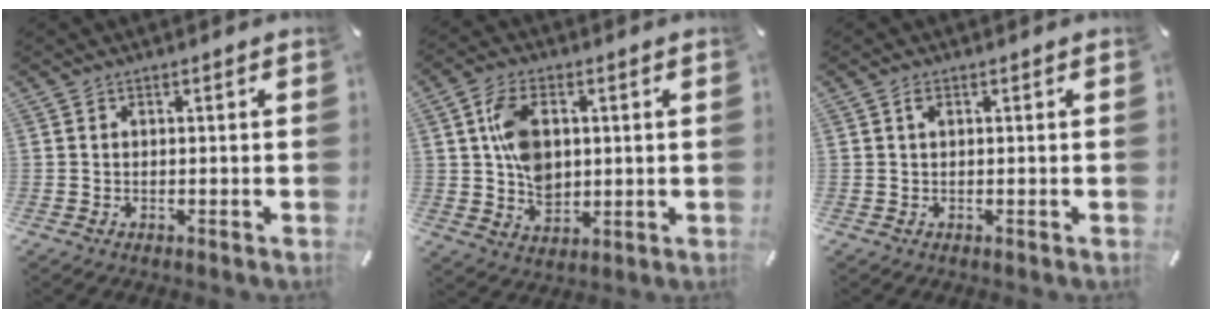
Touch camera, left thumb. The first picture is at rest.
{"total": 9.9, "force": [1.7, 7.0, 6.8], "torque": [-0.134, 0.002, 0.029]}
{"total": 0.9, "force": [0.3, 0.5, 0.7], "torque": [-0.015, 0.003, 0.006]}